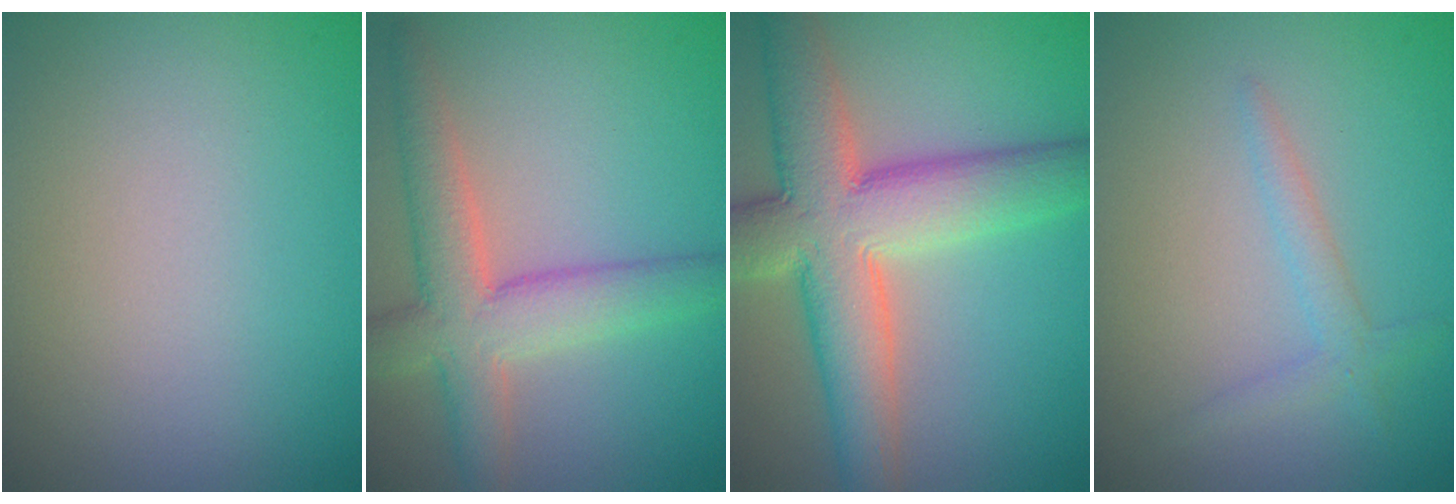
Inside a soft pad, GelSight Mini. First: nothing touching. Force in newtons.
{"total": 6.0, "press": 5.9, "slide": 0.5}
{"total": 10.1, "press": 10.0, "slide": 0.8}
{"total": 1.6, "press": 1.6, "slide": 0.1}